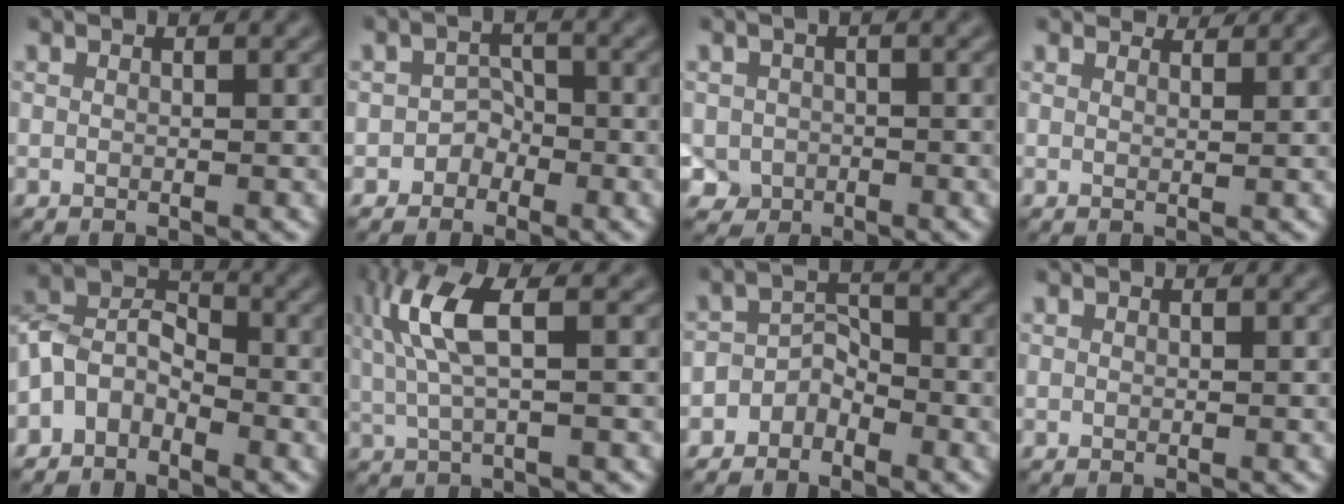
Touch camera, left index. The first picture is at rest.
{"total": 1.8, "force": [-1.2, 1.3, 0.2], "torque": [0.004, 0.008, -0.020]}
{"total": 2.1, "force": [-0.8, 1.9, 0.6], "torque": [-0.008, -0.007, -0.015]}
{"total": 2.9, "force": [2.8, 0.3, 0.5], "torque": [-0.015, 0.001, 0.033]}
{"total": 4.1, "force": [-2.4, 2.7, 2.0], "torque": [-0.039, 0.008, -0.059]}
{"total": 5.8, "force": [1.7, 1.5, 5.3], "torque": [-0.119, 0.006, 0.037]}
{"total": 2.4, "force": [-1.9, 1.4, 0.7], "torque": [-0.008, 0.012, -0.036]}
{"total": 0.0}